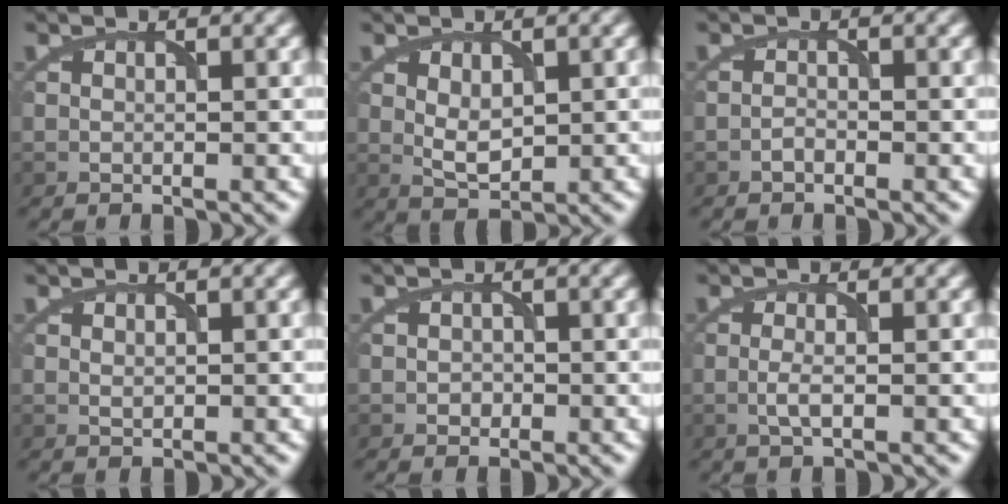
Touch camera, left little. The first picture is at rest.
{"total": 2.4, "force": [0.5, 1.4, 1.9], "torque": [-0.039, -0.005, 0.014]}
{"total": 0.7, "force": [-0.5, 0.3, 0.3], "torque": [-0.006, 0.002, -0.012]}
{"total": 0.5, "force": [0.1, 0.4, 0.4], "torque": [-0.008, -0.001, 0.005]}
{"total": 0.9, "force": [-0.3, 0.8, 0.3], "torque": [-0.001, -0.003, -0.007]}
{"total": 1.4, "force": [-0.3, 0.3, 1.3], "torque": [-0.031, 0.000, -0.009]}